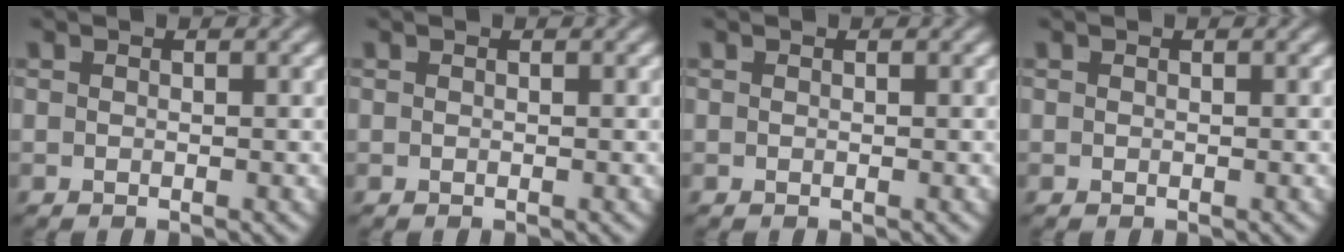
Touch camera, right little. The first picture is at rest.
{"total": 0.0}
{"total": 0.0}
{"total": 0.0}